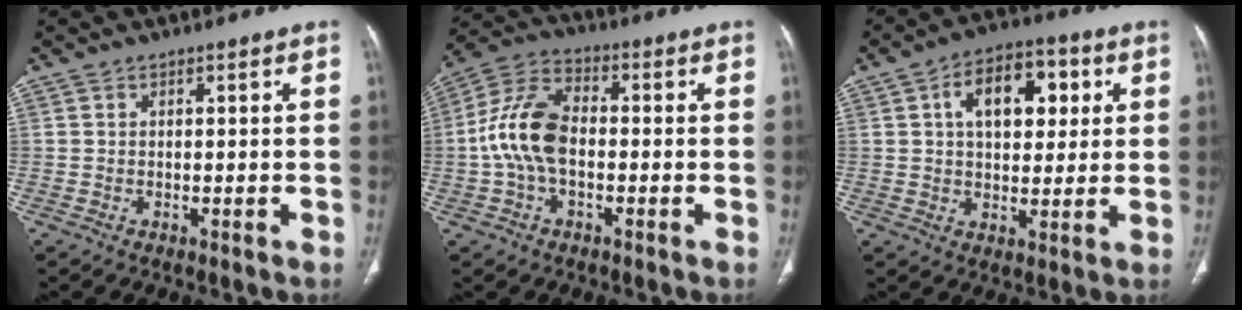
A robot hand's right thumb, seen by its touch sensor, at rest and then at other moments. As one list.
[{"total": 11.4, "force": [-1.2, 6.7, 9.1], "torque": [-0.187, 0.034, -0.030]}, {"total": 13.0, "force": [3.6, 7.7, 9.9], "torque": [-0.116, 0.009, 0.053]}]